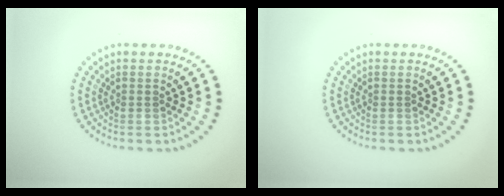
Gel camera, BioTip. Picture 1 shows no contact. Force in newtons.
{"total": 0.0}